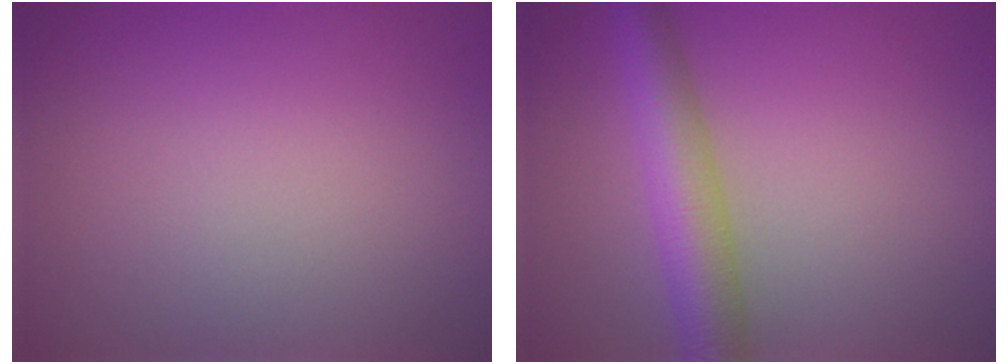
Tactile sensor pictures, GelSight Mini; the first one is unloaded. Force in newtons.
{"total": 5.2, "press": 5.2, "slide": 0.1}